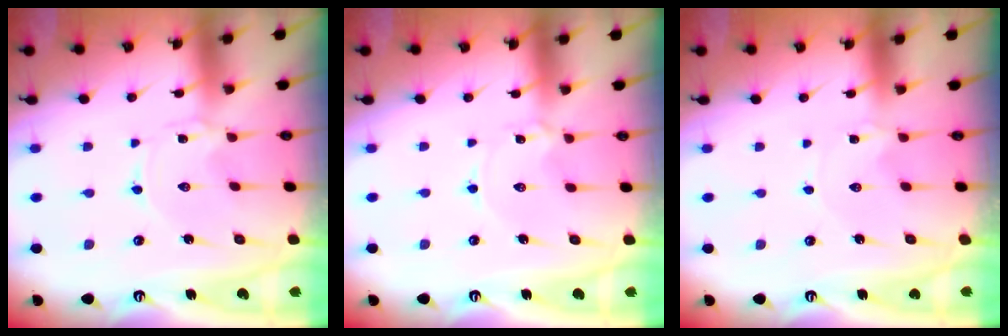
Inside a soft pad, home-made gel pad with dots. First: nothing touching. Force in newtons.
{"total": 0.9, "press": 0.9, "slide": 0.1}
{"total": 0.0}